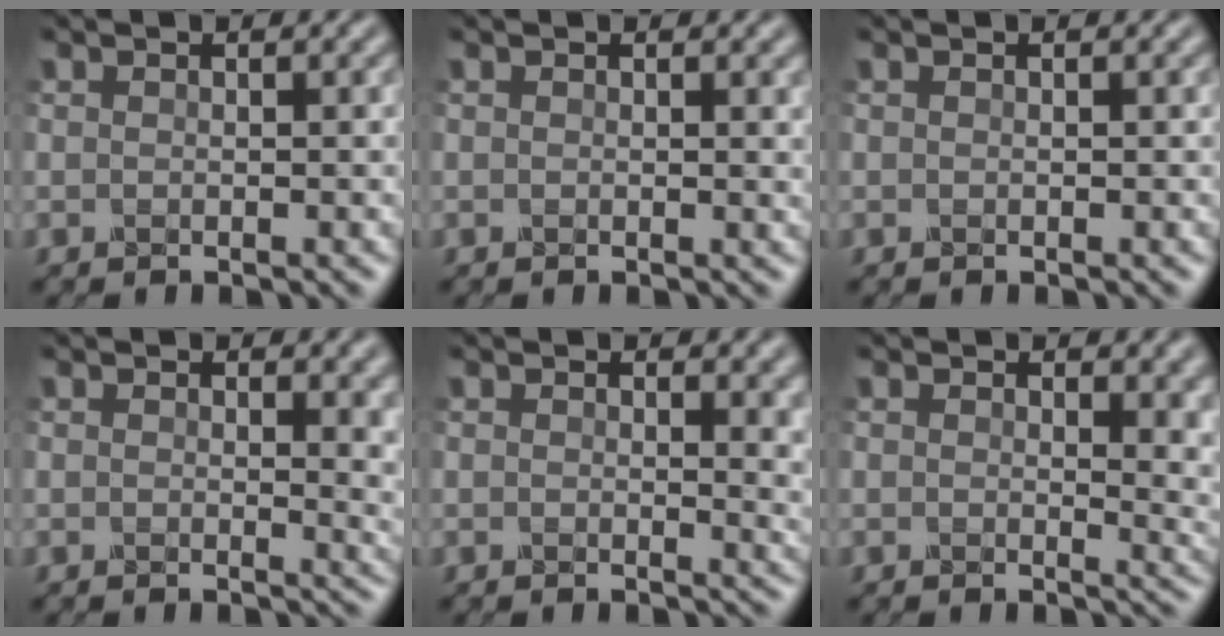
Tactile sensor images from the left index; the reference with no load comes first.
{"total": 0.7, "force": [0.1, 0.4, 0.6], "torque": [-0.009, -0.002, 0.001]}
{"total": 0.0}
{"total": 5.1, "force": [0.2, 3.0, 4.1], "torque": [-0.045, 0.006, 0.002]}
{"total": 4.6, "force": [0.3, 2.8, 3.6], "torque": [-0.039, 0.006, 0.003]}
{"total": 6.6, "force": [0.6, 4.1, 5.2], "torque": [-0.054, 0.007, 0.008]}